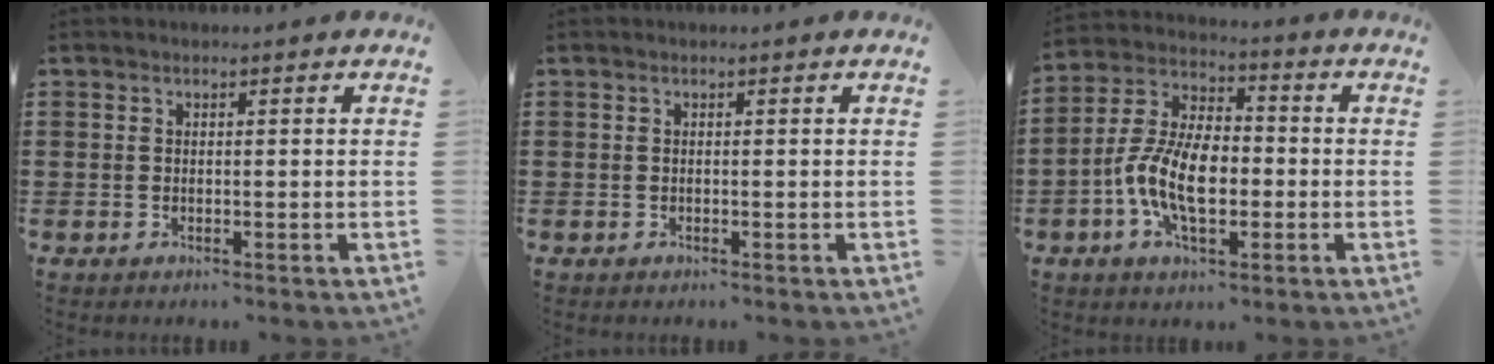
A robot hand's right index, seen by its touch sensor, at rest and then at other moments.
{"total": 0.0}
{"total": 10.1, "force": [-2.3, 5.5, 8.2], "torque": [-0.191, -0.001, -0.049]}